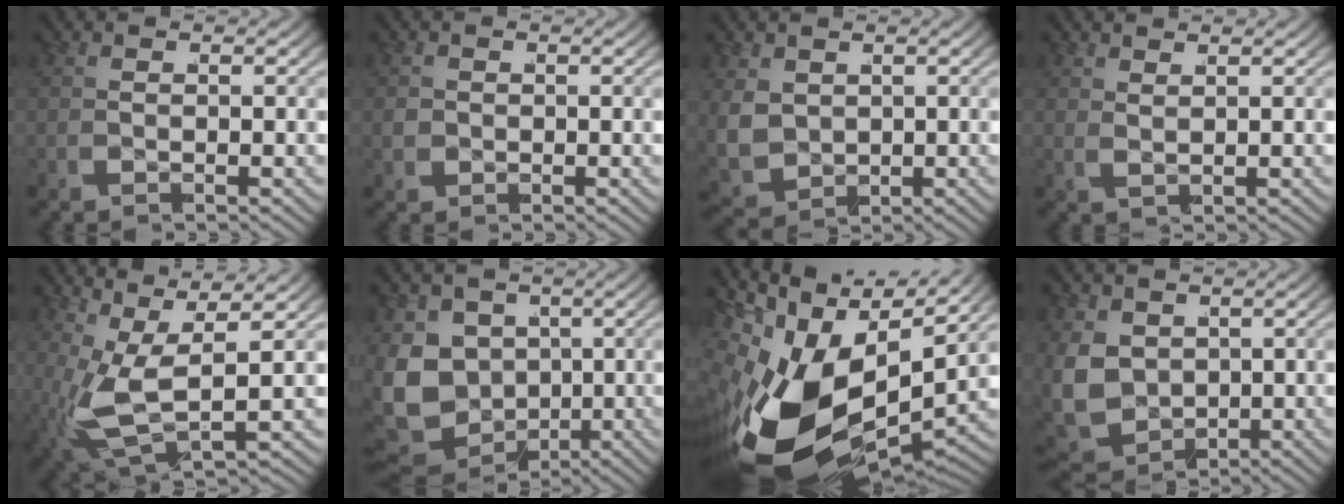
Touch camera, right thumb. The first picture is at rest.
{"total": 2.0, "force": [-0.1, 1.9, 0.5], "torque": [-0.019, -0.012, 0.003]}
{"total": 4.6, "force": [-0.1, 3.9, 2.4], "torque": [-0.076, -0.033, 0.018]}
{"total": 1.5, "force": [1.5, 0.1, 0.4], "torque": [0.003, 0.005, 0.029]}
{"total": 8.6, "force": [1.2, 5.2, 6.7], "torque": [-0.139, -0.034, 0.031]}
{"total": 11.7, "force": [-2.0, 9.8, 6.2], "torque": [-0.177, -0.067, -0.014]}
{"total": 19.9, "force": [-5.0, 12.2, 14.9], "torque": [-0.296, -0.083, -0.049]}
{"total": 8.1, "force": [-0.8, 6.8, 4.2], "torque": [-0.142, -0.054, 0.007]}